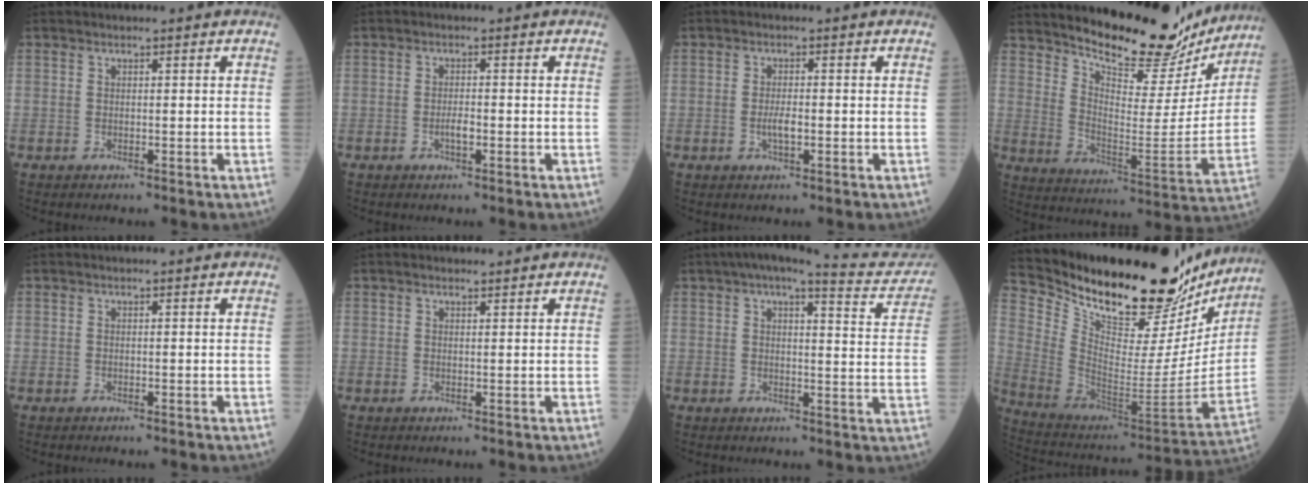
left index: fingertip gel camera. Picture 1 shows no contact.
{"total": 1.6, "force": [-0.5, 0.4, 1.4], "torque": [-0.029, 0.001, -0.009]}
{"total": 2.0, "force": [-0.5, 0.5, 1.9], "torque": [-0.040, 0.000, -0.008]}
{"total": 20.2, "force": [18.2, 5.2, 7.3], "torque": [-0.109, -0.038, 0.254]}
{"total": 0.0}
{"total": 1.0, "force": [0.9, 0.2, 0.3], "torque": [-0.012, 0.005, 0.016]}
{"total": 15.4, "force": [13.5, 2.4, 6.9], "torque": [-0.083, 0.001, 0.148]}
{"total": 31.4, "force": [26.3, 8.8, 14.7], "torque": [-0.258, -0.052, 0.384]}